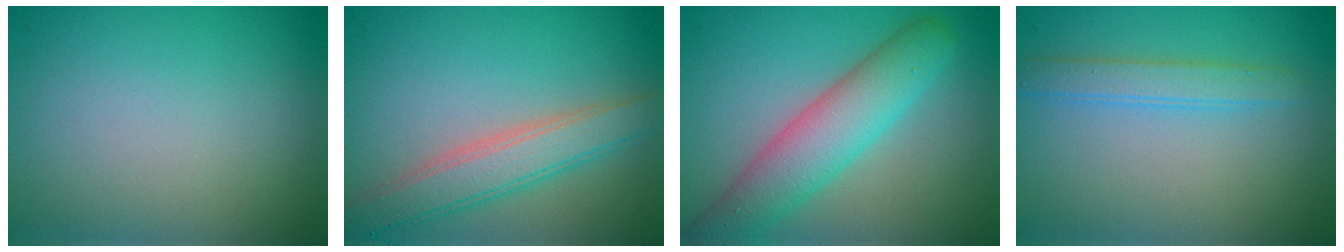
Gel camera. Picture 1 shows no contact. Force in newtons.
{"total": 4.6, "press": 4.6, "slide": 0.3}
{"total": 6.2, "press": 6.2, "slide": 0.3}
{"total": 2.2, "press": 2.2, "slide": 0.1}